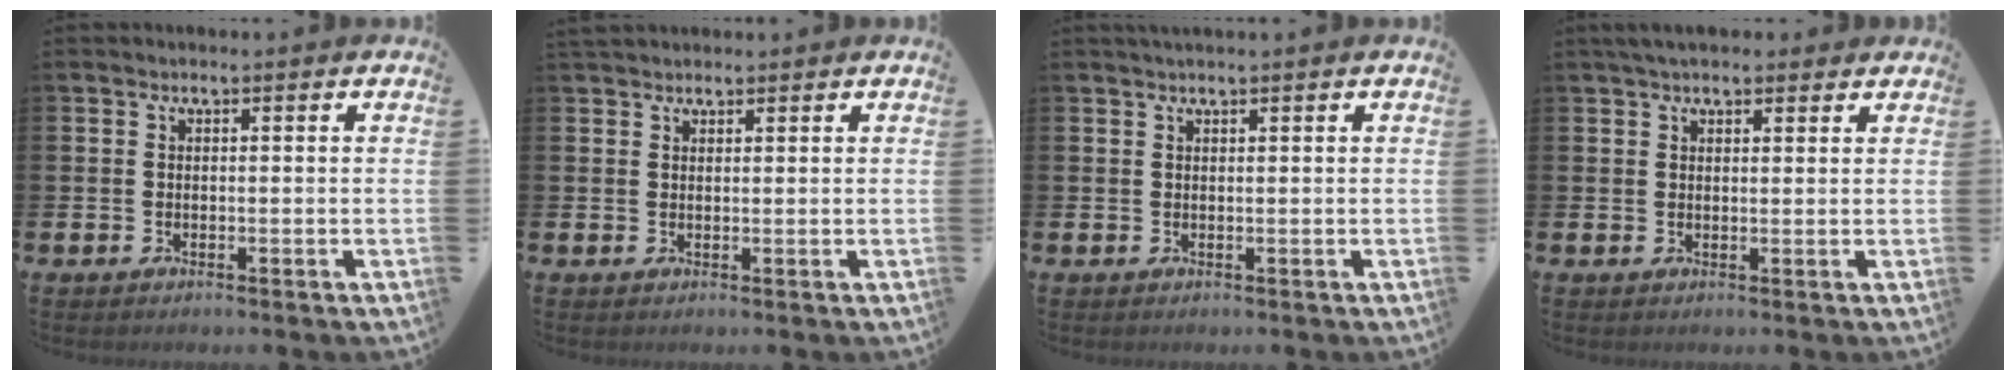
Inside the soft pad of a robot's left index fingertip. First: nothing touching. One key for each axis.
{"total": 1.6, "fx": 1.5, "fy": 0.5, "fz": 0.1, "tx": 0.008, "ty": -0.002, "tz": 0.027}
{"total": 0.7, "fx": 0.7, "fy": -0.1, "fz": 0.3, "tx": -0.007, "ty": 0.002, "tz": 0.013}
{"total": 3.0, "fx": 2.7, "fy": 0.9, "fz": 1.1, "tx": -0.020, "ty": -0.001, "tz": 0.048}